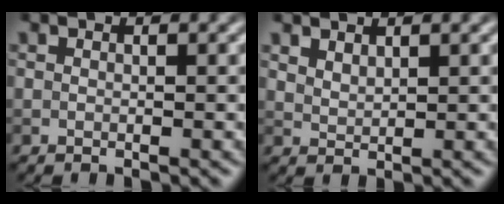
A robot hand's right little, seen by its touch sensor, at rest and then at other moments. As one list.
[{"total": 1.4, "force": [1.2, 0.4, 0.5], "torque": [-0.014, -0.001, 0.027]}]